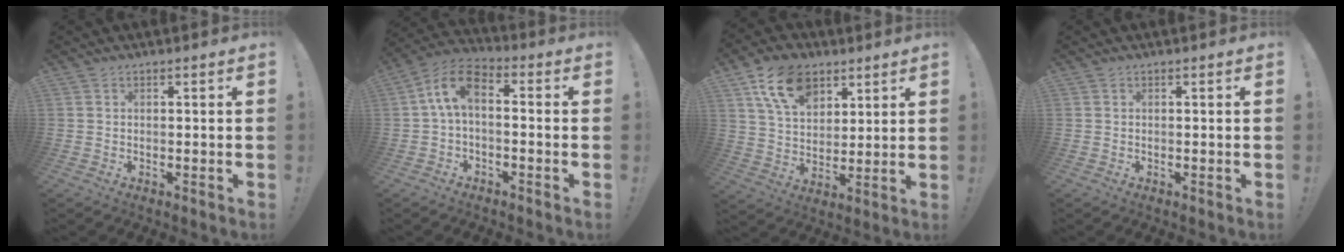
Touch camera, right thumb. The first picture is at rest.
{"total": 8.4, "force": [0.4, 4.6, 7.0], "torque": [-0.135, 0.012, 0.012]}
{"total": 15.0, "force": [8.2, 9.8, 7.9], "torque": [-0.137, -0.025, 0.156]}
{"total": 0.0}